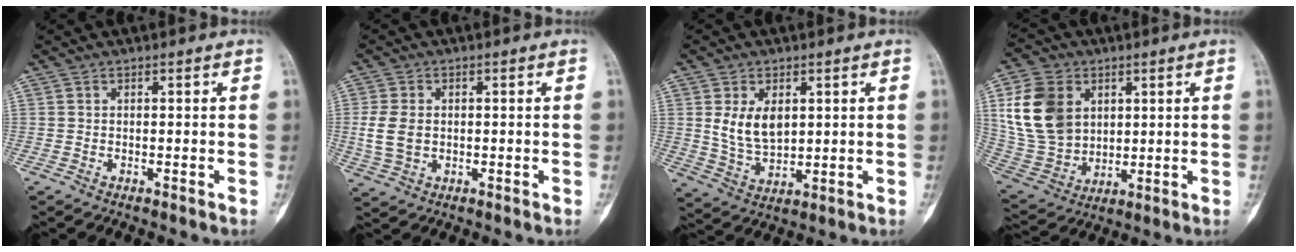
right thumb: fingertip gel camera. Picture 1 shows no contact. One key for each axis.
{"total": 6.1, "fx": 0.1, "fy": 4.4, "fz": 4.3, "tx": -0.088, "ty": 0.001, "tz": 0.007}
{"total": 8.1, "fx": 2.1, "fy": 5.2, "fz": 5.9, "tx": -0.093, "ty": -0.014, "tz": 0.052}
{"total": 15.9, "fx": 4.6, "fy": 12.1, "fz": 9.3, "tx": -0.160, "ty": -0.009, "tz": 0.099}